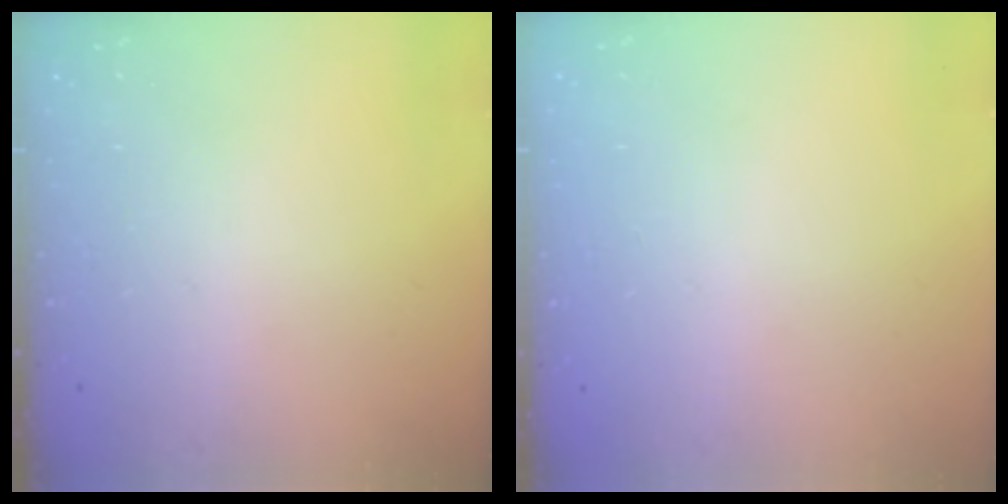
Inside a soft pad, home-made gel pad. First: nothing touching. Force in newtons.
{"total": 0.0}